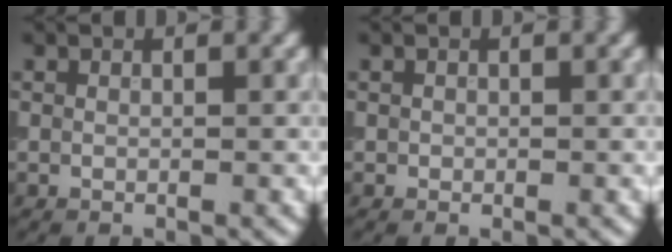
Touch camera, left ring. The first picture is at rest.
{"total": 0.0}